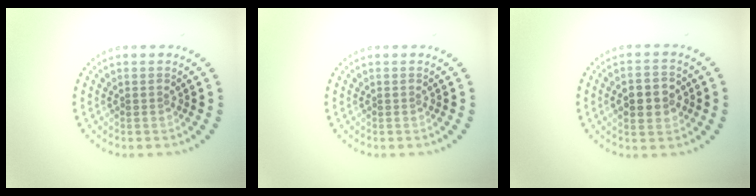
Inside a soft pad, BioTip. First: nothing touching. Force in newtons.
{"total": 0.0}
{"total": 4.6, "press": 4.6, "slide": 0.1}